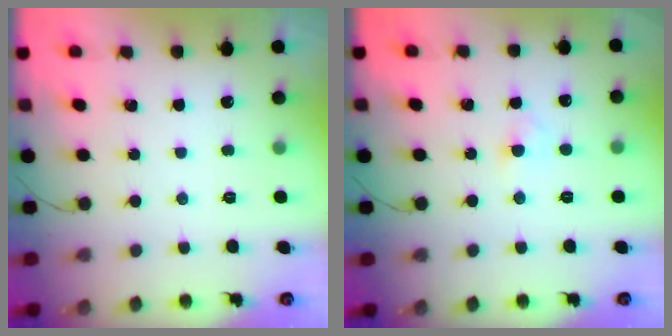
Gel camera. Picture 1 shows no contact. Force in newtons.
{"total": 2.5, "press": 2.3, "slide": 0.9}